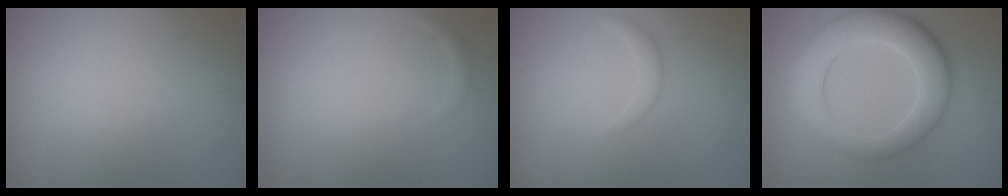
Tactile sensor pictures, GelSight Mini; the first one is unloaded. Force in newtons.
{"total": 0.5, "press": 0.5, "slide": 0.0}
{"total": 1.2, "press": 1.1, "slide": 0.2}
{"total": 8.8, "press": 8.8, "slide": 0.3}